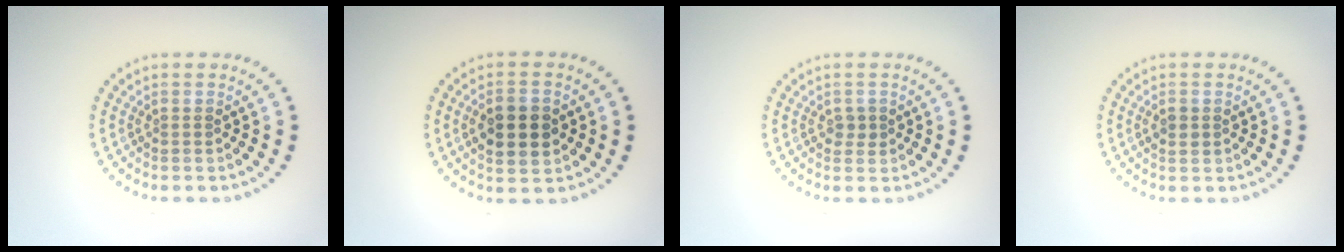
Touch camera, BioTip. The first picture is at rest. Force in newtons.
{"total": 4.4, "press": 4.4, "slide": 0.2}
{"total": 1.1, "press": 1.1, "slide": 0.2}
{"total": 1.0, "press": 1.0, "slide": 0.2}